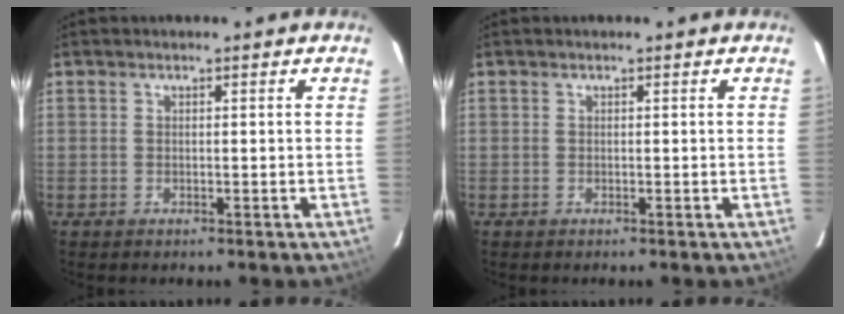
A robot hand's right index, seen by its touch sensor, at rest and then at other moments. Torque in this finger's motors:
{"motor_torque": [0.00, 0.00, -0.01, 0.00]}